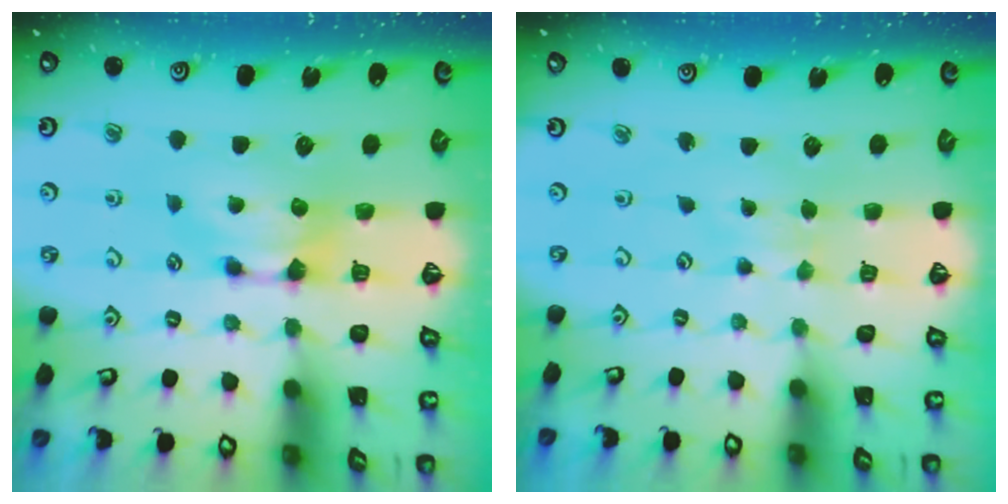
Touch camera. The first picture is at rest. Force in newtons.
{"total": 2.8, "press": 2.8, "slide": 0.2}